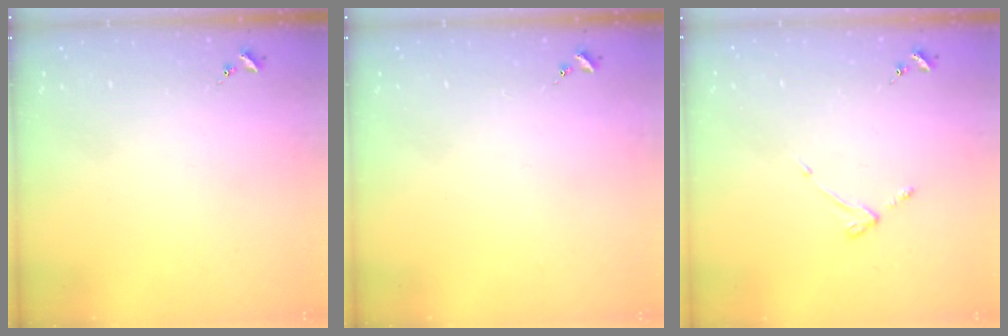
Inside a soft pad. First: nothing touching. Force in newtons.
{"total": 0.0}
{"total": 3.5, "press": 3.4, "slide": 0.5}